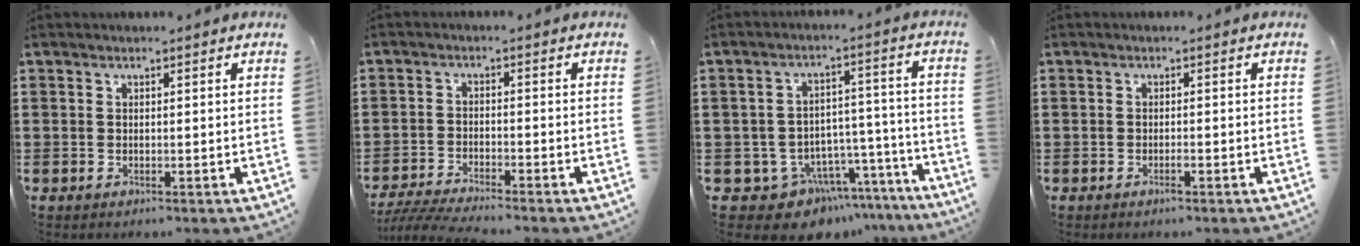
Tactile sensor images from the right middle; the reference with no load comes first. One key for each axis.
{"total": 3.9, "fx": -3.6, "fy": -0.1, "fz": 1.3, "tx": -0.037, "ty": -0.012, "tz": -0.075}
{"total": 8.4, "fx": -7.1, "fy": 4.0, "fz": 1.8, "tx": -0.030, "ty": 0.037, "tz": -0.128}
{"total": 0.9, "fx": -0.6, "fy": 0.1, "fz": 0.7, "tx": -0.014, "ty": -0.003, "tz": -0.010}